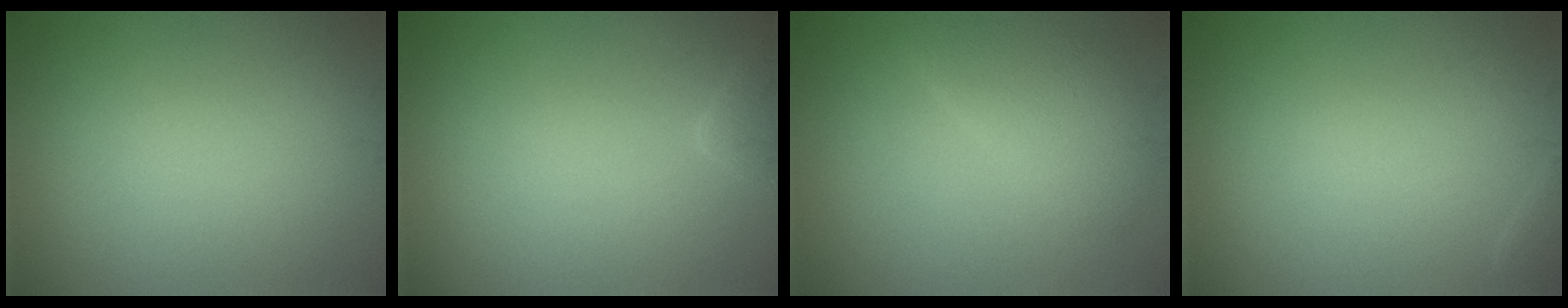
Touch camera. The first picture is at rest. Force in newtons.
{"total": 1.4, "press": 1.4, "slide": 0.2}
{"total": 3.0, "press": 3.0, "slide": 0.1}
{"total": 0.5, "press": 0.5, "slide": 0.1}